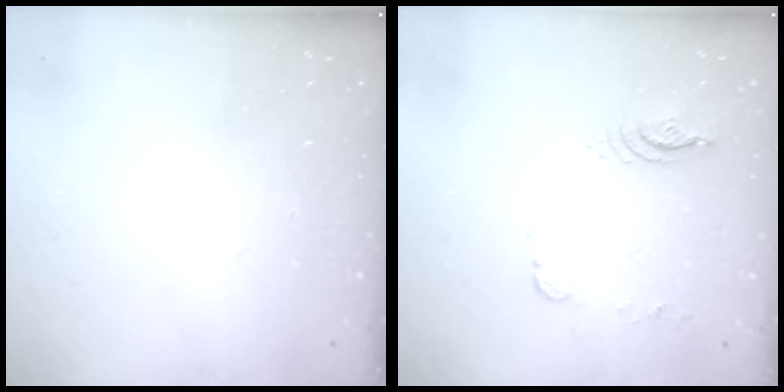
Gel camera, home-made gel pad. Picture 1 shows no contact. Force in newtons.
{"total": 6.7, "press": 6.7, "slide": 0.5}